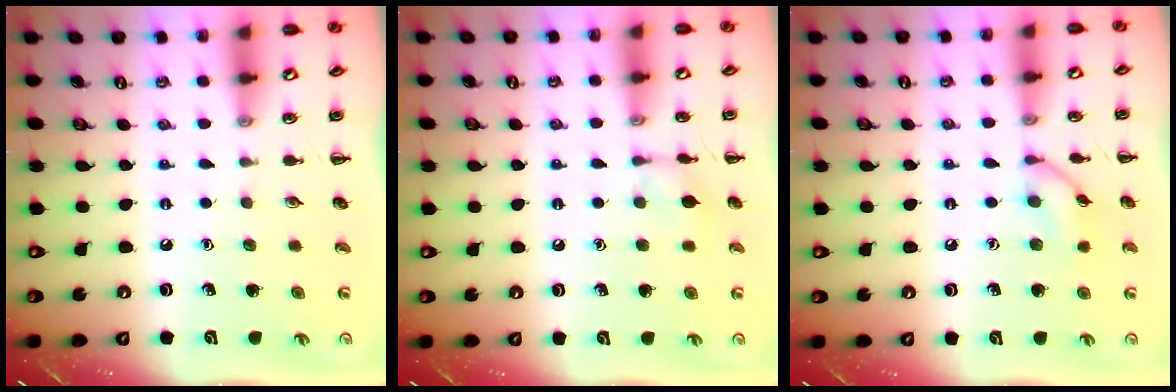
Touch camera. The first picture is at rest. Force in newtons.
{"total": 5.9, "press": 5.8, "slide": 1.2}
{"total": 8.8, "press": 8.7, "slide": 0.5}